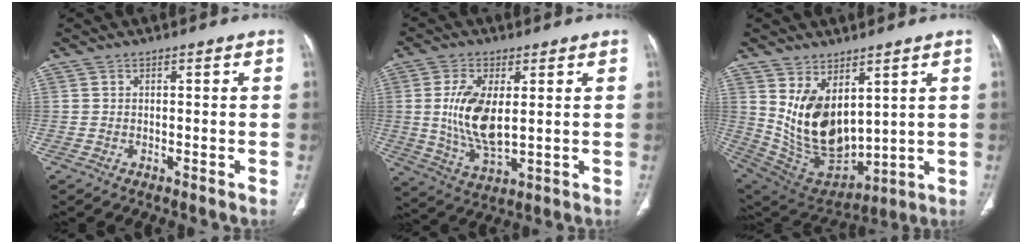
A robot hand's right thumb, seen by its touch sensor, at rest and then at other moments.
{"total": 11.5, "force": [1.4, 5.3, 10.1], "torque": [-0.203, -0.019, 0.036]}
{"total": 15.1, "force": [4.6, 8.9, 11.3], "torque": [-0.174, -0.035, 0.123]}